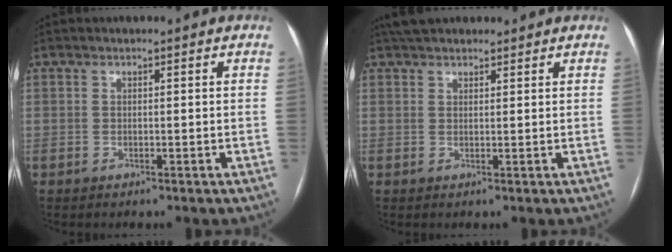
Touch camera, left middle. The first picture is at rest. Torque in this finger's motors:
{"motor_torque": [0.27, -0.27, 0.01, 0.02]}